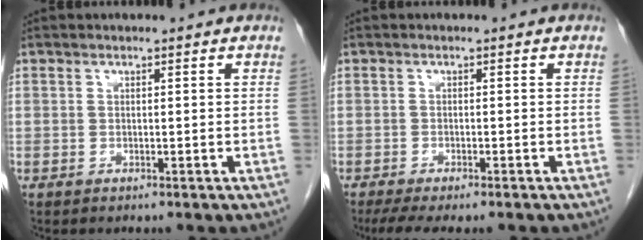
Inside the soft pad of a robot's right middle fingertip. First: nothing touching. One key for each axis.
{"total": 6.7, "fx": -5.5, "fy": 0.9, "fz": 3.7, "tx": -0.053, "ty": -0.012, "tz": -0.083}